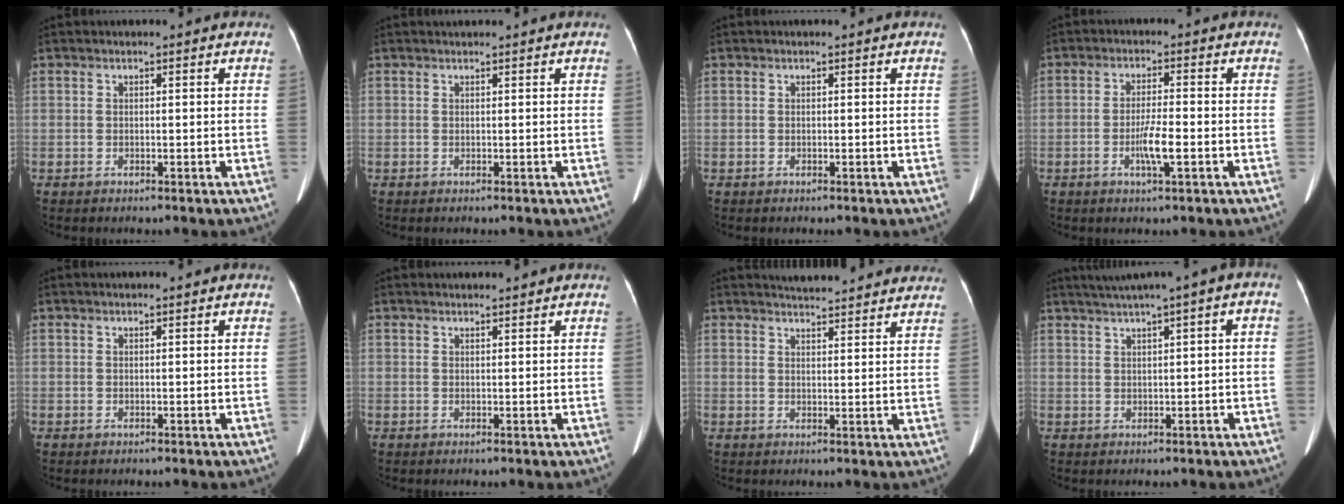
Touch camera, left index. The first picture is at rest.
{"total": 1.3, "force": [1.2, -0.1, 0.4], "torque": [-0.005, 0.020, 0.025]}
{"total": 0.0}
{"total": 4.4, "force": [-1.9, 0.2, 4.0], "torque": [-0.078, -0.008, -0.033]}
{"total": 0.0}
{"total": 2.3, "force": [2.1, 0.3, 0.7], "torque": [-0.009, 0.015, 0.031]}
{"total": 12.3, "force": [11.7, 1.5, 3.8], "torque": [-0.043, 0.012, 0.133]}
{"total": 5.9, "force": [2.3, 0.2, 5.4], "torque": [-0.093, 0.028, 0.039]}